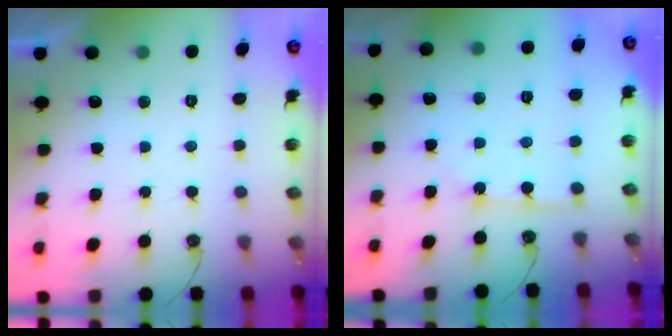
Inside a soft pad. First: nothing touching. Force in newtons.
{"total": 3.8, "press": 3.8, "slide": 0.5}